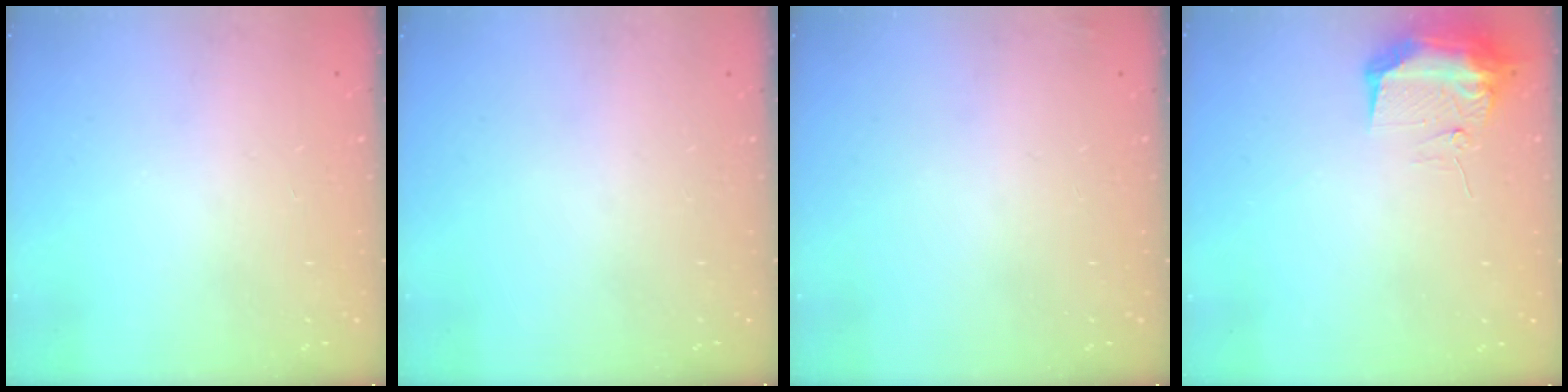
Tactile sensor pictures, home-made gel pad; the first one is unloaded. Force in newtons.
{"total": 0.0}
{"total": 2.3, "press": 2.2, "slide": 0.8}
{"total": 10.1, "press": 10.1, "slide": 0.3}